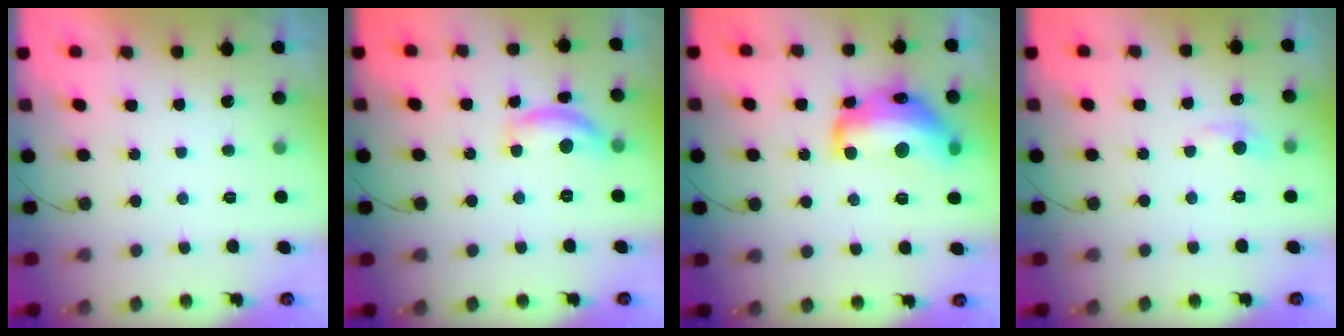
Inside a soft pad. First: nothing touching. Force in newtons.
{"total": 11.6, "press": 11.5, "slide": 0.7}
{"total": 17.1, "press": 17.1, "slide": 0.9}
{"total": 7.2, "press": 7.2, "slide": 1.0}